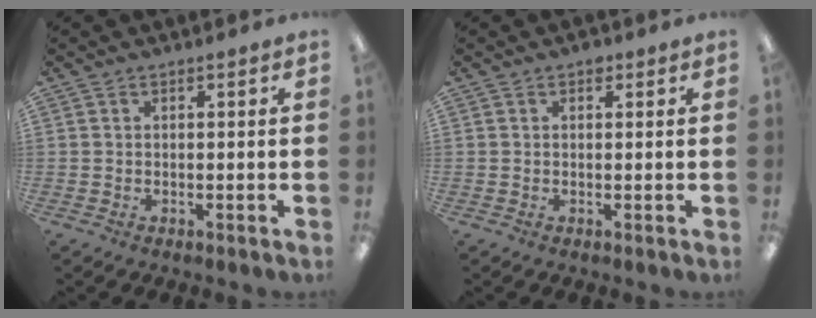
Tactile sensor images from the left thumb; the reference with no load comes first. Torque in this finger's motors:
{"motor_torque": [0.06, -0.09, 0.29, 0.20, 0.05]}